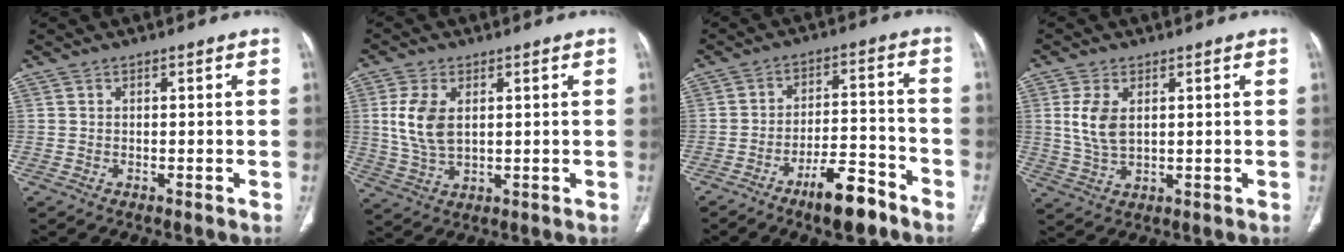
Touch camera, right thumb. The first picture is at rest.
{"total": 8.4, "force": [1.7, 4.8, 6.7], "torque": [-0.143, -0.005, 0.042]}
{"total": 10.1, "force": [-7.0, 3.1, 6.6], "torque": [-0.100, 0.055, -0.113]}
{"total": 6.6, "force": [1.6, 3.6, 5.3], "torque": [-0.112, -0.006, 0.038]}